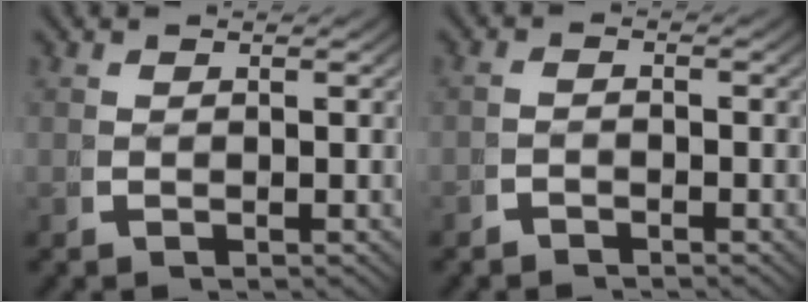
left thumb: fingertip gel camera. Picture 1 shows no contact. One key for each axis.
{"total": 1.4, "fx": -1.4, "fy": 0.2, "fz": -0.2, "tx": 0.010, "ty": -0.003, "tz": -0.029}